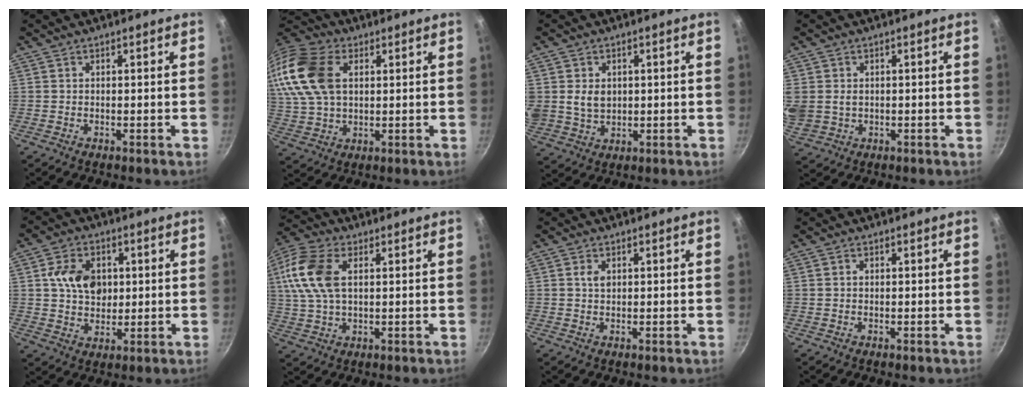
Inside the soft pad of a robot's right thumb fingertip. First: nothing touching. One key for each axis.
{"total": 19.3, "fx": 5.2, "fy": 12.8, "fz": 13.6, "tx": -0.290, "ty": 0.010, "tz": 0.095}
{"total": 6.2, "fx": 1.1, "fy": 4.9, "fz": 3.6, "tx": -0.049, "ty": -0.009, "tz": 0.029}
{"total": 8.0, "fx": 1.0, "fy": 6.6, "fz": 4.4, "tx": -0.101, "ty": -0.001, "tz": 0.030}
{"total": 9.7, "fx": 1.9, "fy": 7.5, "fz": 5.8, "tx": -0.074, "ty": 0.000, "tz": 0.029}
{"total": 14.0, "fx": 3.1, "fy": 8.3, "fz": 10.8, "tx": -0.219, "ty": 0.013, "tz": 0.052}
{"total": 2.0, "fx": 0.4, "fy": 1.4, "fz": 1.4, "tx": -0.021, "ty": 0.001, "tz": 0.006}
{"total": 0.8, "fx": 0.2, "fy": 0.6, "fz": 0.5, "tx": -0.008, "ty": 0.004, "tz": 0.003}